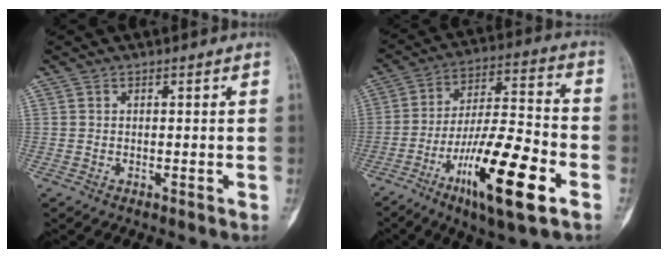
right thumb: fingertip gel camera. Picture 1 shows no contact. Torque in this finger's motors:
{"motor_torque": [0.48, 0.63, 1.89, -0.89, 0.28]}